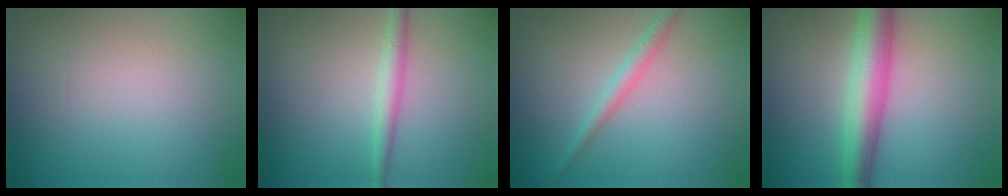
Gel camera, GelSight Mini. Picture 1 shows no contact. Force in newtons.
{"total": 2.0, "press": 2.0, "slide": 0.0}
{"total": 1.8, "press": 1.8, "slide": 0.0}
{"total": 5.5, "press": 5.5, "slide": 0.1}